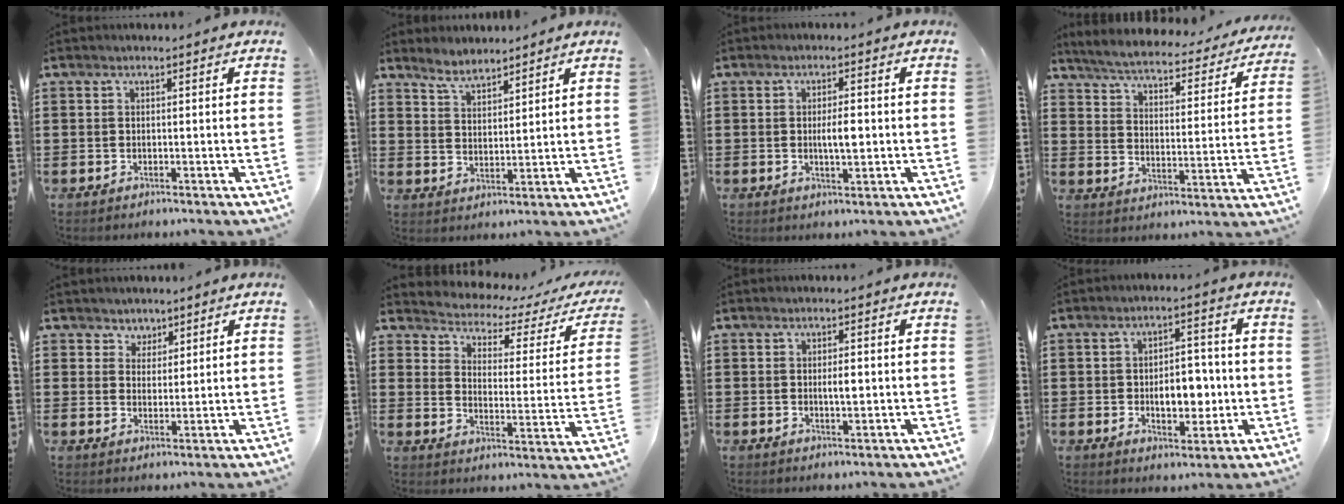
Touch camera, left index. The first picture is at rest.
{"total": 4.1, "force": [3.9, 1.1, 0.9], "torque": [-0.031, -0.006, 0.073]}
{"total": 3.6, "force": [-0.1, 1.2, 3.4], "torque": [-0.055, -0.002, -0.004]}
{"total": 4.3, "force": [4.1, 0.1, 1.2], "torque": [-0.046, -0.031, 0.063]}
{"total": 3.0, "force": [2.1, 2.1, -0.1], "torque": [-0.012, 0.009, 0.038]}
{"total": 3.0, "force": [2.8, 1.0, 0.4], "torque": [-0.032, -0.026, 0.039]}
{"total": 2.3, "force": [0.1, 0.7, 2.2], "torque": [-0.041, 0.000, 0.001]}
{"total": 7.6, "force": [-0.9, 4.2, 6.3], "torque": [-0.092, 0.003, -0.024]}